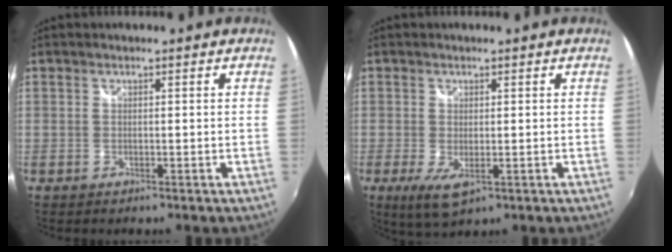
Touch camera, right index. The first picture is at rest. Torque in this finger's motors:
{"motor_torque": [0.12, 0.00, 0.11, 0.07]}